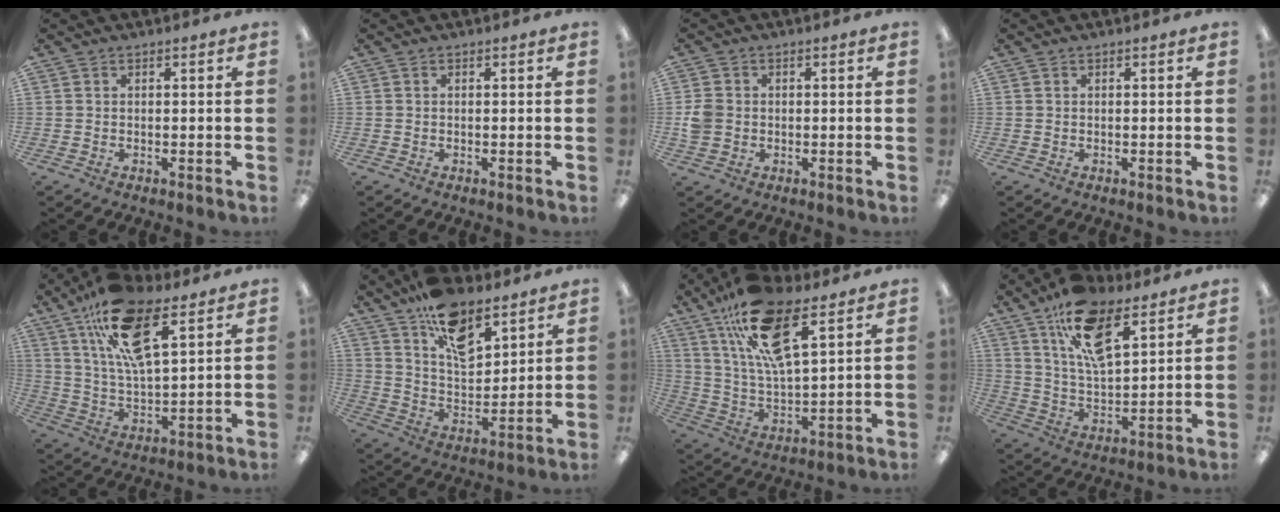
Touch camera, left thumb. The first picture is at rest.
{"total": 0.0}
{"total": 4.0, "force": [-0.3, 3.6, 1.7], "torque": [-0.030, 0.003, -0.007]}
{"total": 0.0}
{"total": 17.9, "force": [10.6, 7.2, 12.6], "torque": [-0.227, -0.033, 0.184]}
{"total": 14.7, "force": [10.0, 7.1, 8.0], "torque": [-0.125, -0.055, 0.181]}
{"total": 18.7, "force": [11.6, 6.8, 13.0], "torque": [-0.246, -0.046, 0.198]}
{"total": 16.1, "force": [9.7, 7.4, 10.4], "torque": [-0.178, -0.034, 0.172]}